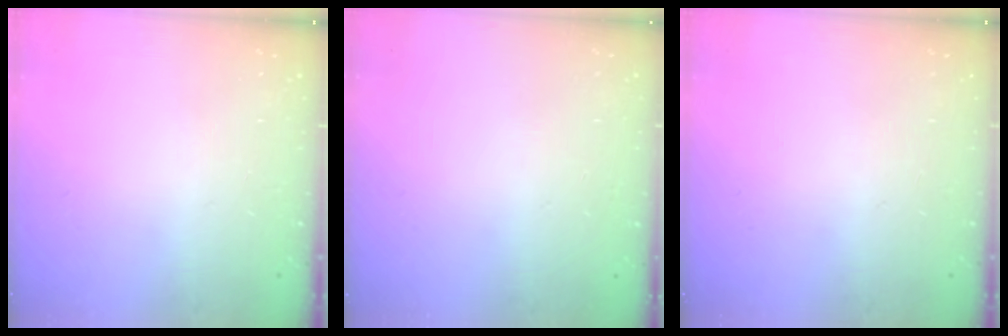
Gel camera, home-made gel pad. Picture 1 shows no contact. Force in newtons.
{"total": 0.0}
{"total": 0.0}